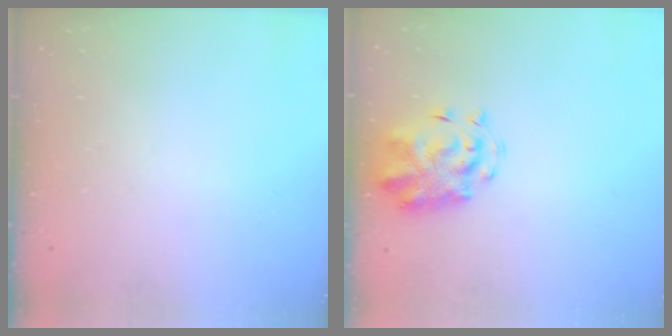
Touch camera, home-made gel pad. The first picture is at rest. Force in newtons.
{"total": 3.5, "press": 3.4, "slide": 1.1}